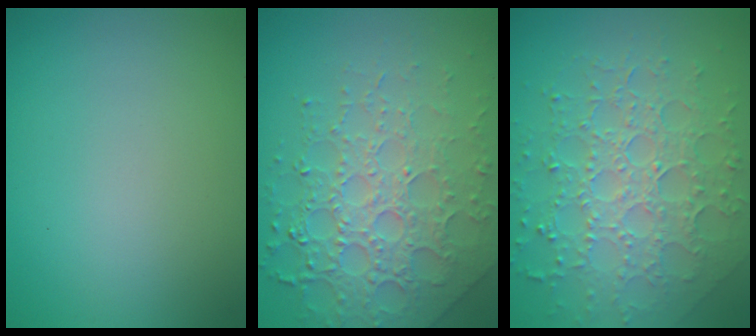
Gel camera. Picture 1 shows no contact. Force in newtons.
{"total": 7.3, "press": 5.2, "slide": 5.2}
{"total": 7.3, "press": 5.2, "slide": 5.1}